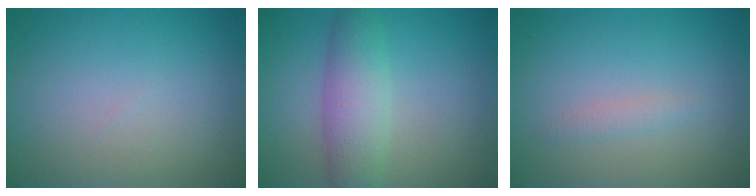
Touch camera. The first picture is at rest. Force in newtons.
{"total": 4.7, "press": 4.7, "slide": 0.1}
{"total": 1.0, "press": 1.0, "slide": 0.0}